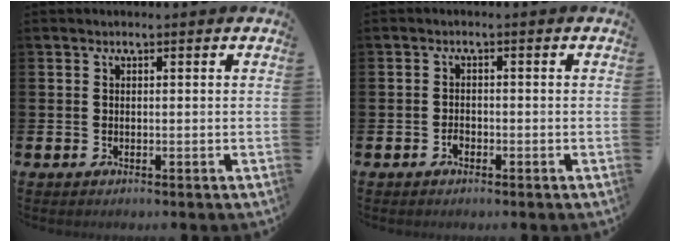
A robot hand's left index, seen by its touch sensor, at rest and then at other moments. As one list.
[{"total": 1.2, "force": [-0.7, 0.8, 0.5], "torque": [-0.005, -0.002, -0.016]}]